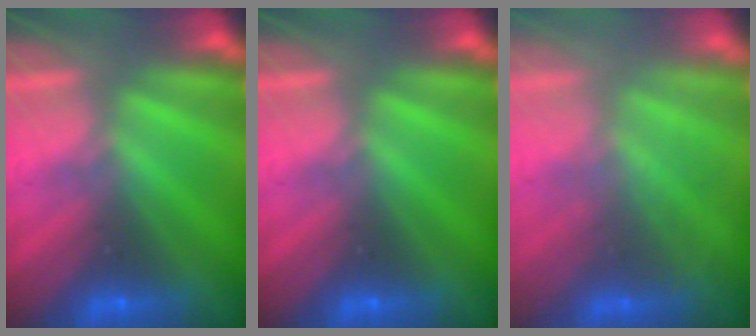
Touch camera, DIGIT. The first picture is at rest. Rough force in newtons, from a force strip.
{"total": 0.0}
{"total": 2.3}